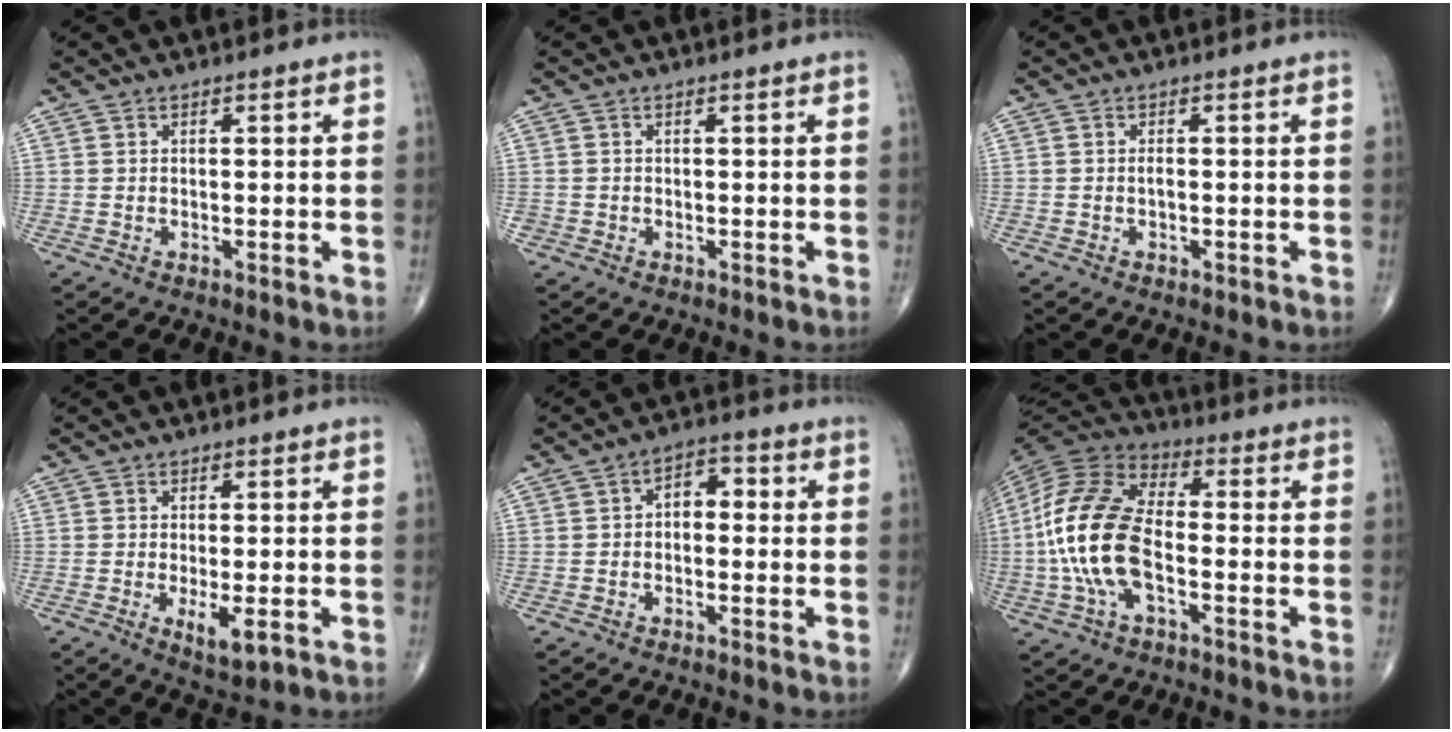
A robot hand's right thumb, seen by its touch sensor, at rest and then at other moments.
{"total": 0.5, "force": [-0.2, 0.5, 0.0], "torque": [0.003, 0.004, -0.006]}
{"total": 0.9, "force": [-0.2, 0.5, 0.7], "torque": [-0.009, 0.002, -0.005]}
{"total": 4.8, "force": [-1.6, 1.5, 4.3], "torque": [-0.069, -0.011, -0.022]}
{"total": 4.5, "force": [-0.1, 3.0, 3.4], "torque": [-0.031, 0.021, -0.015]}
{"total": 16.8, "force": [-2.9, 8.5, 14.2], "torque": [-0.296, 0.030, -0.060]}